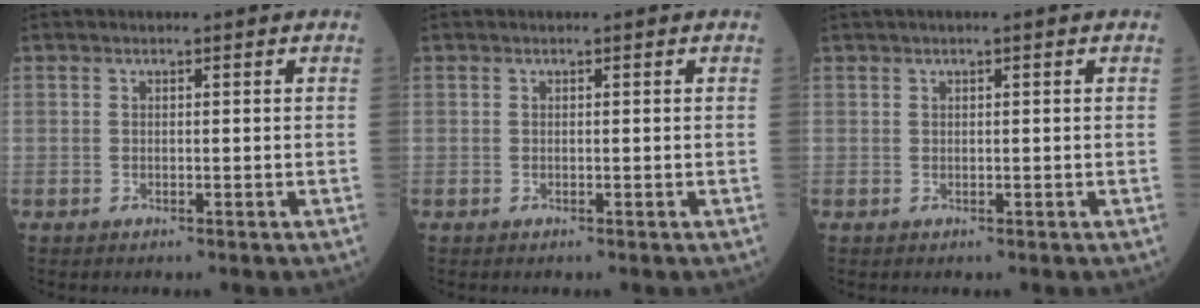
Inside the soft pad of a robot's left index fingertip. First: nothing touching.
{"total": 0.0}
{"total": 0.6, "force": [0.2, 0.0, 0.5], "torque": [-0.015, 0.012, 0.005]}